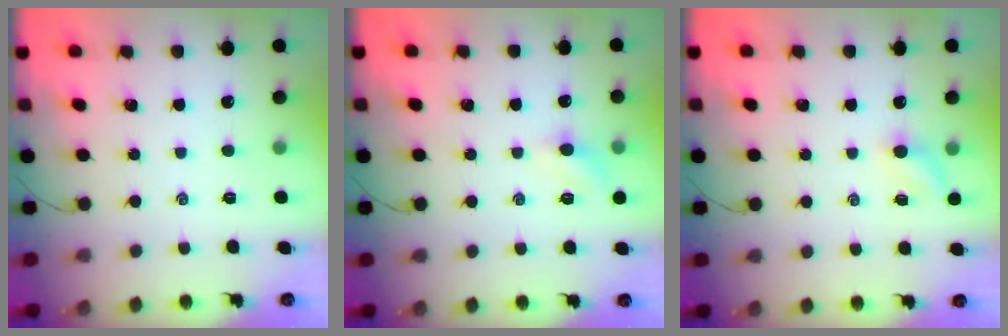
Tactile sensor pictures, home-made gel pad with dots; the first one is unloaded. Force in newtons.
{"total": 6.0, "press": 5.8, "slide": 1.5}
{"total": 4.2, "press": 4.0, "slide": 1.3}